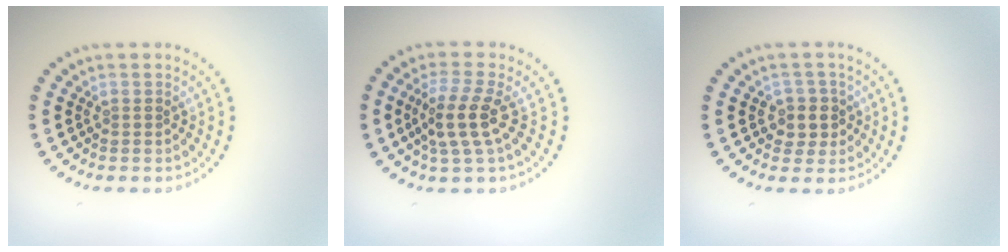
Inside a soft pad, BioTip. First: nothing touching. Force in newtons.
{"total": 3.5, "press": 3.0, "slide": 1.9}
{"total": 2.3, "press": 2.0, "slide": 1.0}